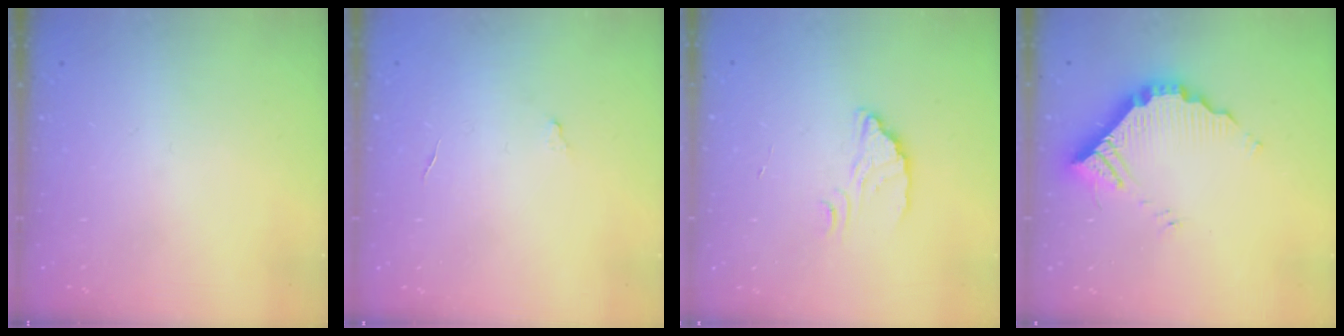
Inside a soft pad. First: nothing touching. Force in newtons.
{"total": 2.8, "press": 2.8, "slide": 0.2}
{"total": 2.7, "press": 2.7, "slide": 0.2}
{"total": 10.1, "press": 10.1, "slide": 0.4}